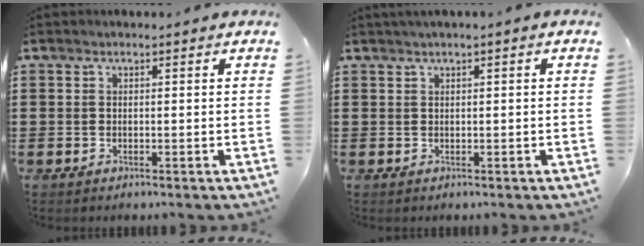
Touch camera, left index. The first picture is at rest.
{"total": 0.8, "force": [0.2, -0.1, 0.8], "torque": [-0.012, -0.005, 0.005]}